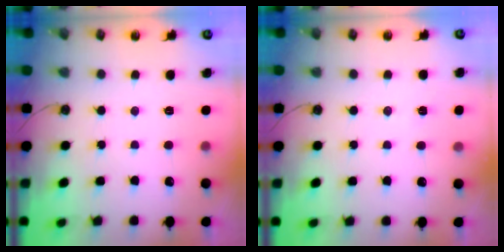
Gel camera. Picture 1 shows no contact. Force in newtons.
{"total": 6.3, "press": 4.4, "slide": 4.5}